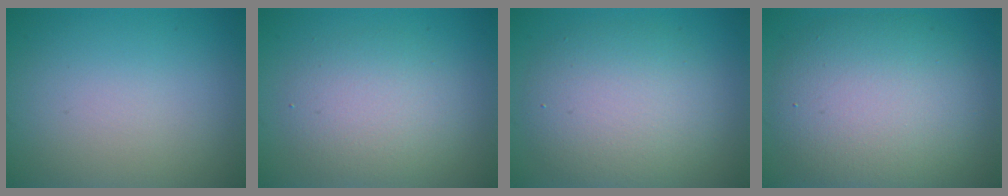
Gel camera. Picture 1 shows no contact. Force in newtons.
{"total": 4.0, "press": 4.0, "slide": 0.3}
{"total": 6.3, "press": 6.3, "slide": 0.3}
{"total": 9.0, "press": 9.0, "slide": 1.0}